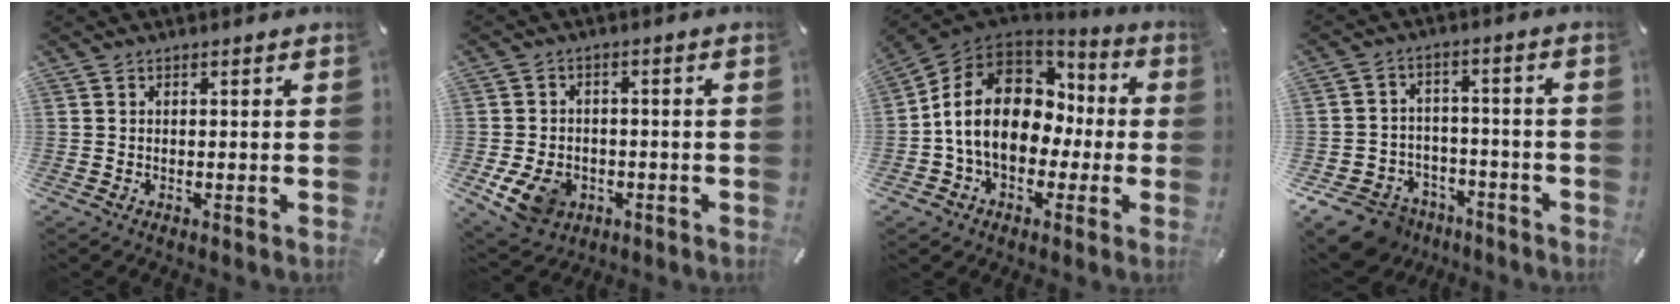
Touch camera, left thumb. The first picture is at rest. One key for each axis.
{"total": 8.7, "fx": -3.0, "fy": 6.9, "fz": 4.5, "tx": -0.095, "ty": 0.009, "tz": -0.057}
{"total": 15.8, "fx": -0.5, "fy": 12.5, "fz": 9.6, "tx": -0.191, "ty": 0.017, "tz": -0.003}
{"total": 10.7, "fx": -7.5, "fy": 6.8, "fz": 3.4, "tx": -0.073, "ty": 0.052, "tz": -0.136}